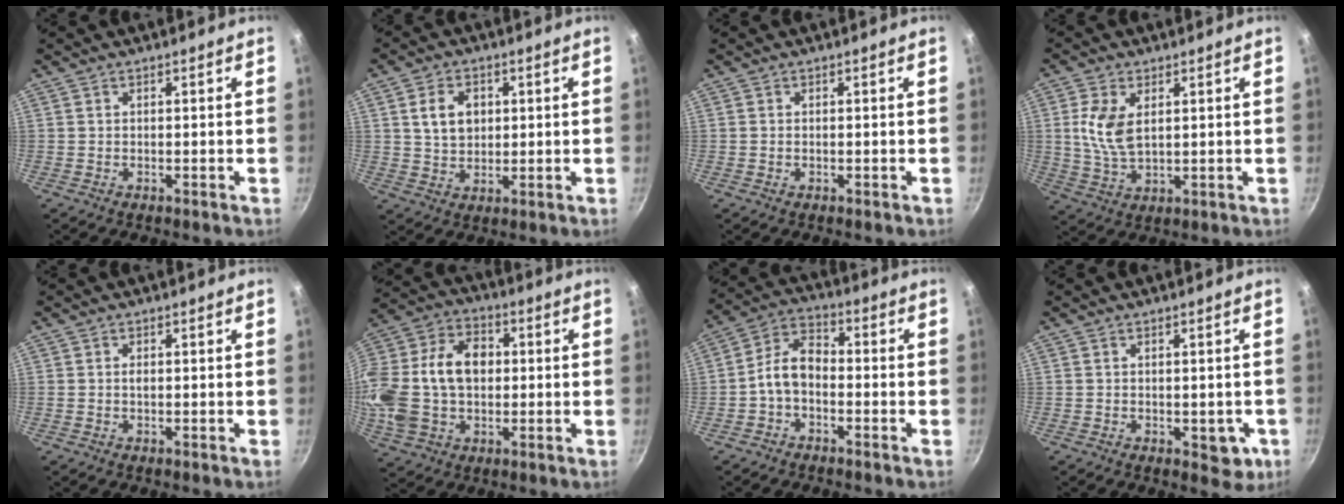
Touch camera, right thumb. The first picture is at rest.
{"total": 7.4, "force": [1.8, 5.4, 4.6], "torque": [-0.063, -0.004, 0.034]}
{"total": 0.0}
{"total": 8.3, "force": [2.0, 4.7, 6.6], "torque": [-0.133, -0.013, 0.042]}
{"total": 0.8, "force": [0.1, 0.4, 0.7], "torque": [-0.011, 0.001, 0.001]}
{"total": 22.8, "force": [1.2, 16.0, 16.1], "torque": [-0.321, 0.036, 0.018]}
{"total": 8.4, "force": [-2.8, 5.3, 5.9], "torque": [-0.105, 0.050, -0.069]}
{"total": 10.5, "force": [-3.4, 5.0, 8.5], "torque": [-0.043, 0.013, -0.041]}